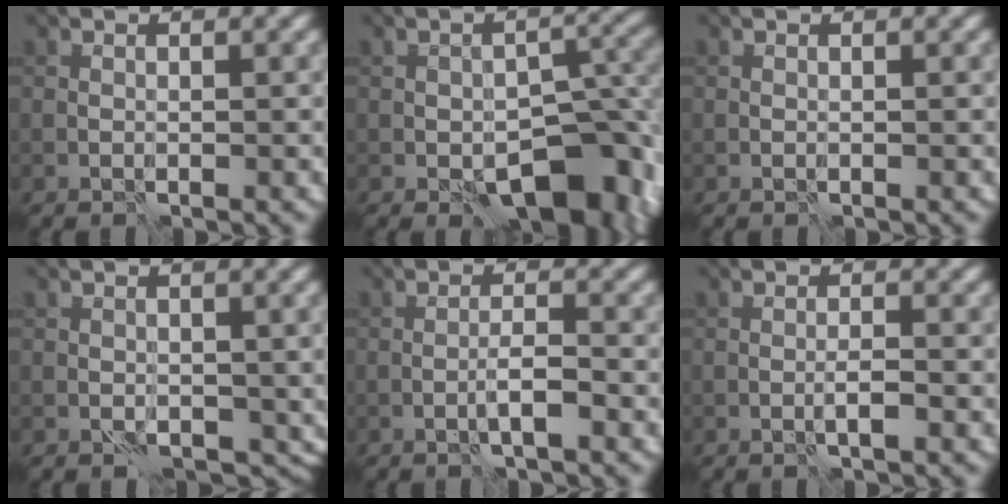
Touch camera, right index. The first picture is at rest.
{"total": 8.9, "force": [-3.7, 4.7, 6.6], "torque": [-0.072, -0.003, -0.045]}
{"total": 0.0}
{"total": 3.1, "force": [-0.9, 2.1, 2.1], "torque": [-0.019, -0.008, -0.010]}
{"total": 1.7, "force": [-0.8, 0.2, 1.5], "torque": [-0.025, 0.008, -0.016]}
{"total": 1.0, "force": [-0.4, 0.0, 1.0], "torque": [-0.016, 0.002, -0.009]}